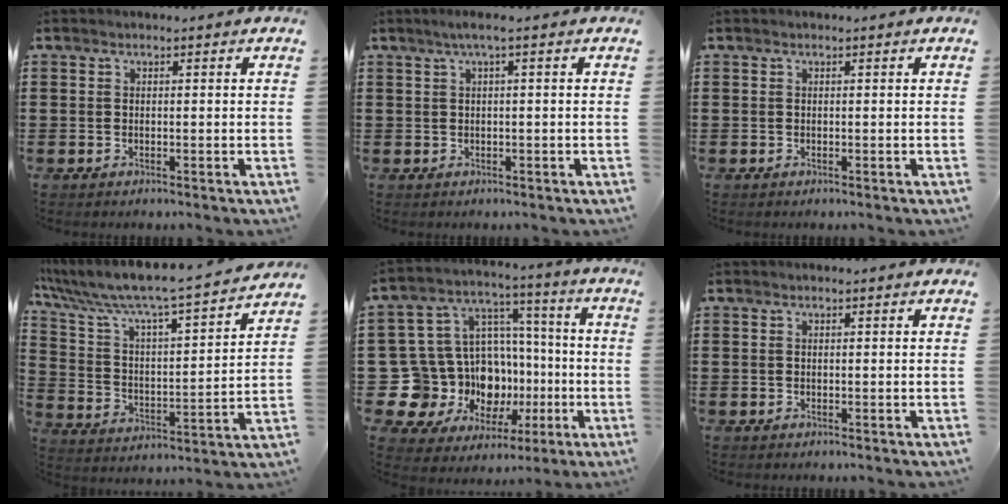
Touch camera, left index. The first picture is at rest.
{"total": 1.7, "force": [0.1, 0.0, 1.7], "torque": [-0.029, -0.003, 0.001]}
{"total": 0.0}
{"total": 7.0, "force": [6.3, 0.5, 3.0], "torque": [-0.092, -0.054, 0.099]}
{"total": 15.0, "force": [-4.1, 13.7, 4.5], "torque": [-0.139, -0.030, -0.028]}
{"total": 0.0}